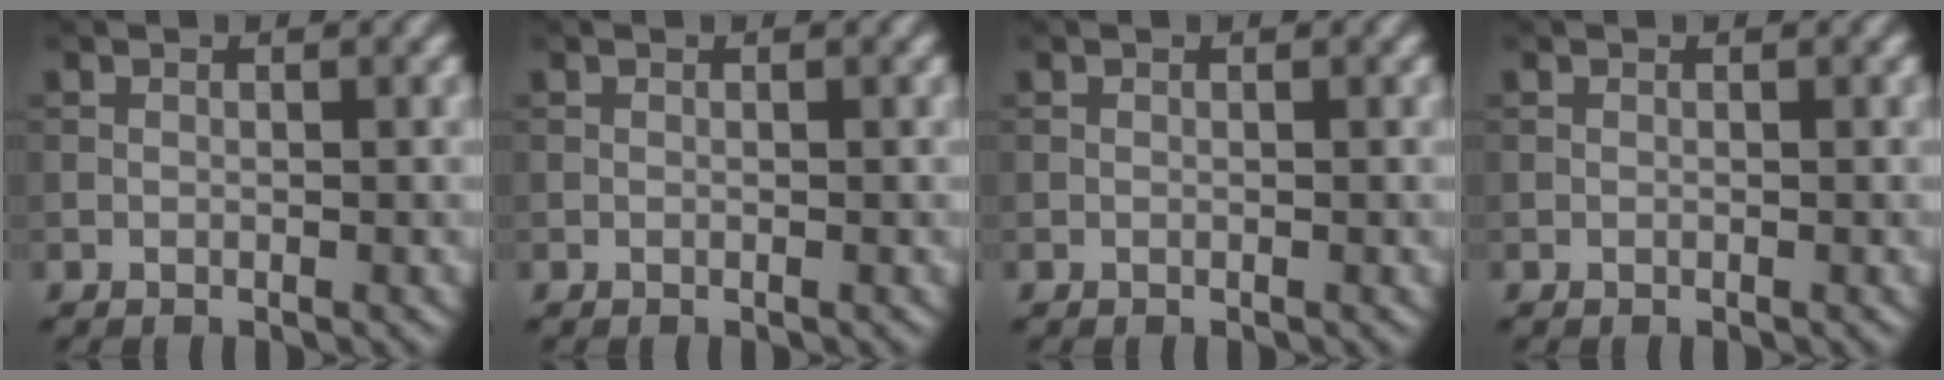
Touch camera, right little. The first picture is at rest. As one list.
[{"total": 0.0}, {"total": 0.0}, {"total": 0.0}]